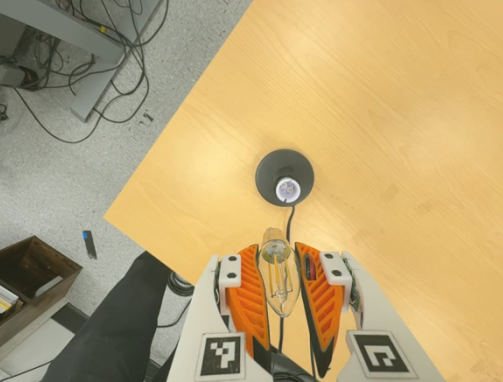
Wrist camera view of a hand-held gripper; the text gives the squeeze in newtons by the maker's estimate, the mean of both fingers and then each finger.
{"total": 21.8, "left": 24.6, "right": 19.0}